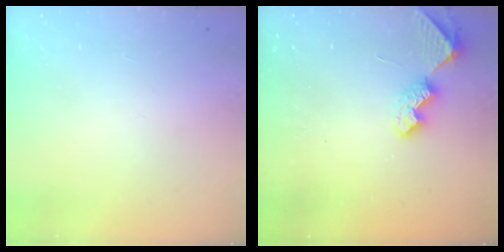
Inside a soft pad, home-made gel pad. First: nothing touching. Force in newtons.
{"total": 7.1, "press": 7.0, "slide": 0.5}